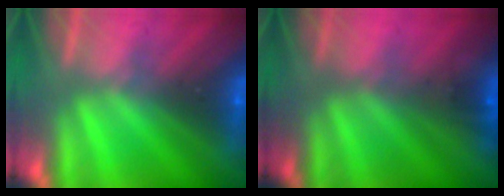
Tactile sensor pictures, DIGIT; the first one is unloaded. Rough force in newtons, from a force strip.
{"total": 1.6}